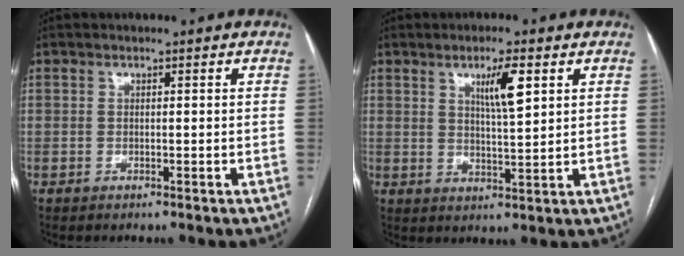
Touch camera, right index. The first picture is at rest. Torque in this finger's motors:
{"motor_torque": [0.60, 0.58, 0.16, 0.05]}